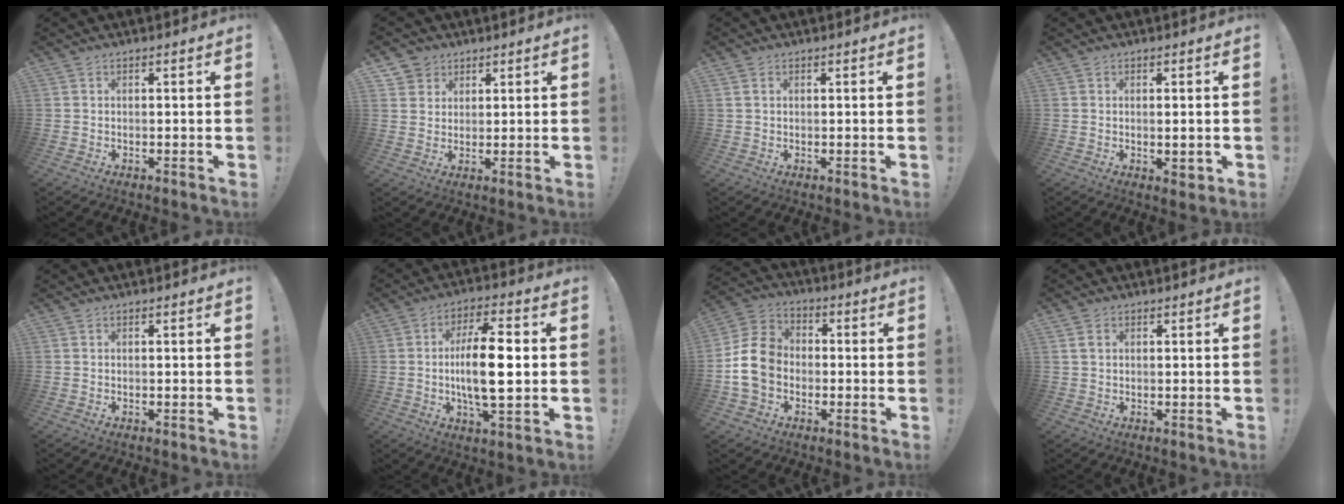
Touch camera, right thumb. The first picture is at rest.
{"total": 4.6, "force": [2.6, 3.8, 0.2], "torque": [0.002, -0.016, 0.049]}
{"total": 1.4, "force": [0.7, 1.0, 0.7], "torque": [-0.012, 0.002, 0.012]}
{"total": 2.5, "force": [0.2, 0.9, 2.3], "torque": [-0.021, -0.006, 0.002]}
{"total": 0.0}
{"total": 14.7, "force": [-0.4, 4.4, 14.0], "torque": [-0.257, -0.003, -0.020]}
{"total": 13.2, "force": [-2.0, 10.8, 7.2], "torque": [-0.138, 0.032, -0.031]}
{"total": 2.3, "force": [1.0, 1.6, 1.3], "torque": [-0.015, 0.001, 0.017]}